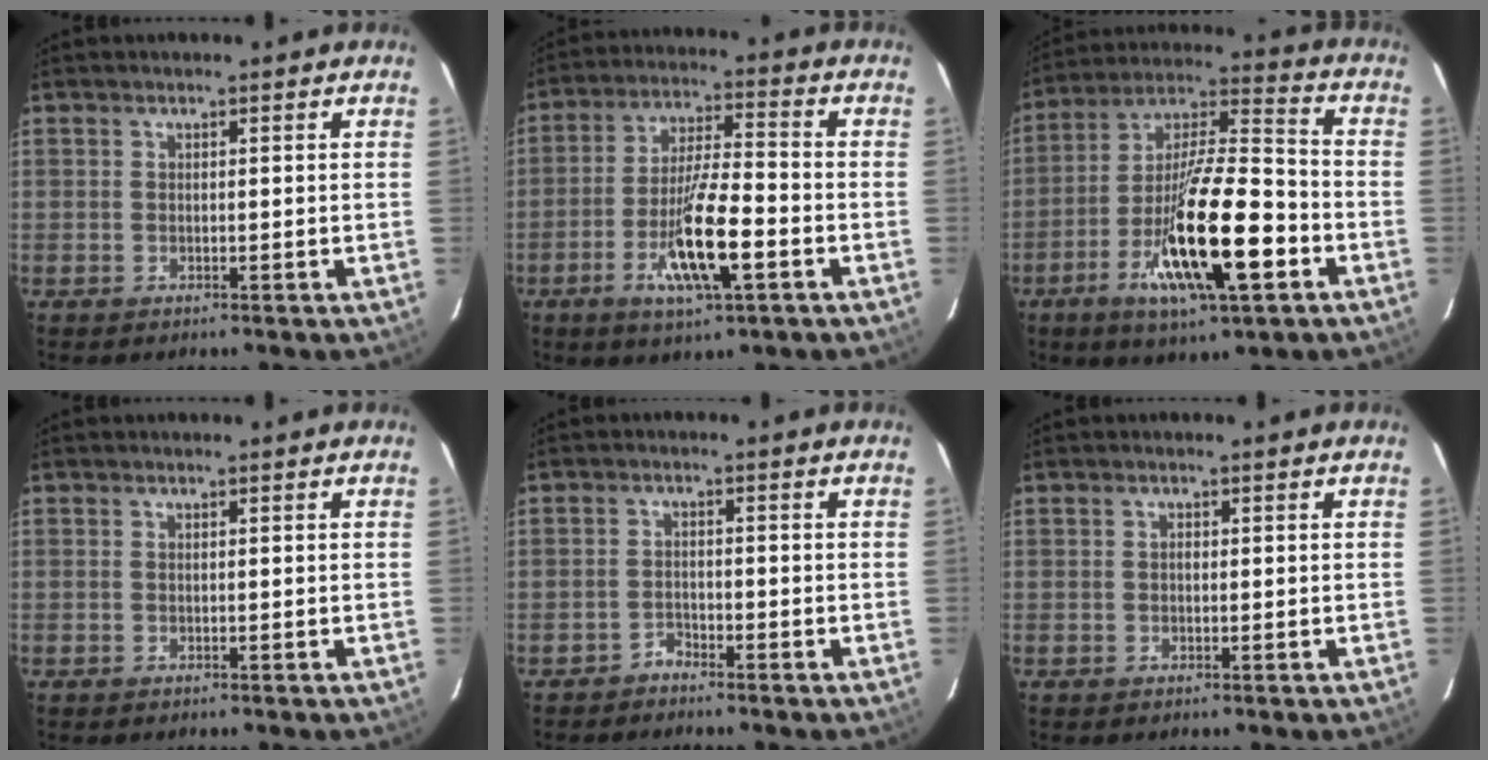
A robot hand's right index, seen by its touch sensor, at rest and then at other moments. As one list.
[{"total": 12.6, "force": [-5.0, 2.4, 11.4], "torque": [-0.221, -0.012, -0.090]}, {"total": 20.6, "force": [-8.0, 4.7, 18.4], "torque": [-0.337, -0.016, -0.139]}, {"total": 0.0}, {"total": 1.9, "force": [-1.7, 0.7, -0.1], "torque": [0.003, 0.006, -0.034]}, {"total": 0.5, "force": [0.0, 0.4, 0.3], "torque": [-0.005, 0.004, -0.001]}]